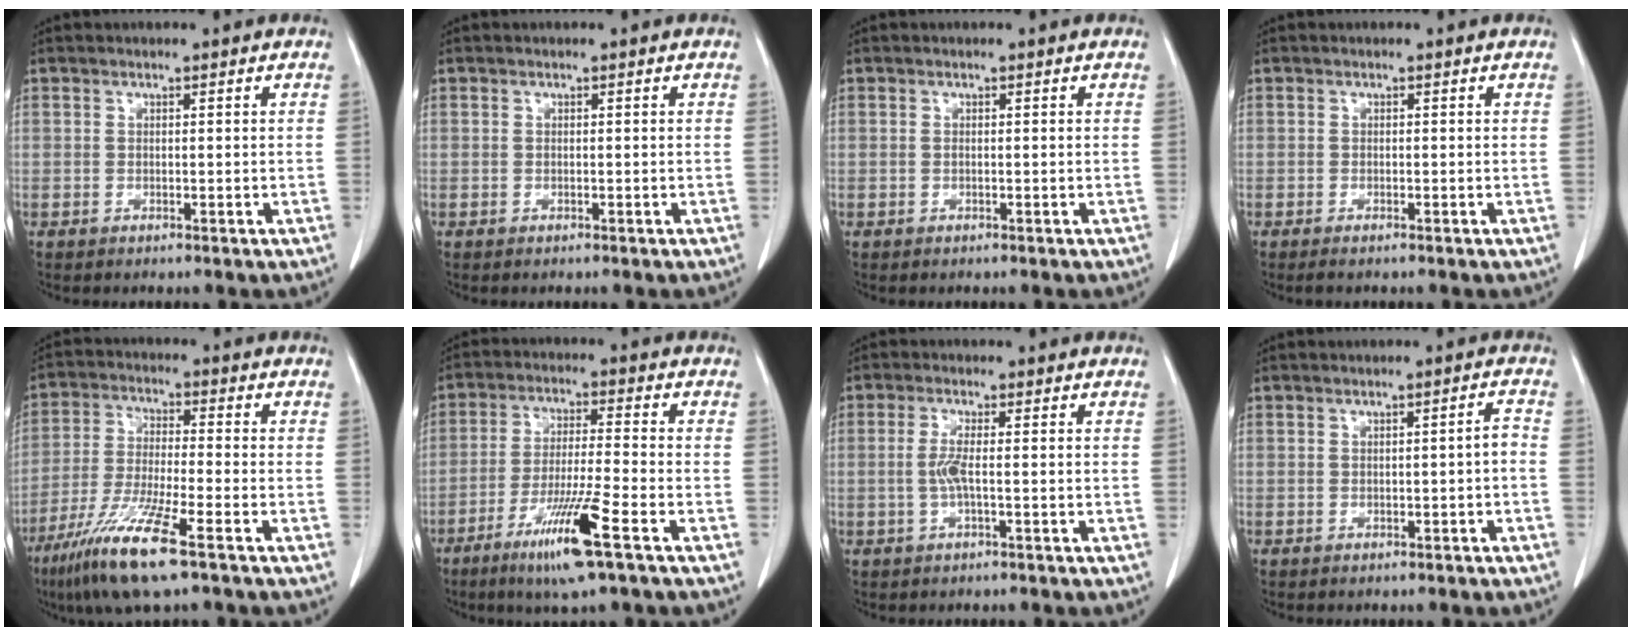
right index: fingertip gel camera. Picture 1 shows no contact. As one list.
[{"total": 0.0}, {"total": 0.0}, {"total": 0.7, "force": [-0.6, 0.0, 0.4], "torque": [-0.007, -0.001, -0.007]}, {"total": 11.8, "force": [-7.1, 0.3, 9.4], "torque": [-0.196, -0.034, -0.136]}, {"total": 10.8, "force": [-5.8, -0.6, 9.1], "torque": [-0.174, -0.026, -0.107]}, {"total": 2.8, "force": [-0.4, 0.0, 2.7], "torque": [-0.063, -0.002, -0.010]}, {"total": 1.7, "force": [-0.6, 0.2, 1.5], "torque": [-0.018, 0.002, -0.009]}]